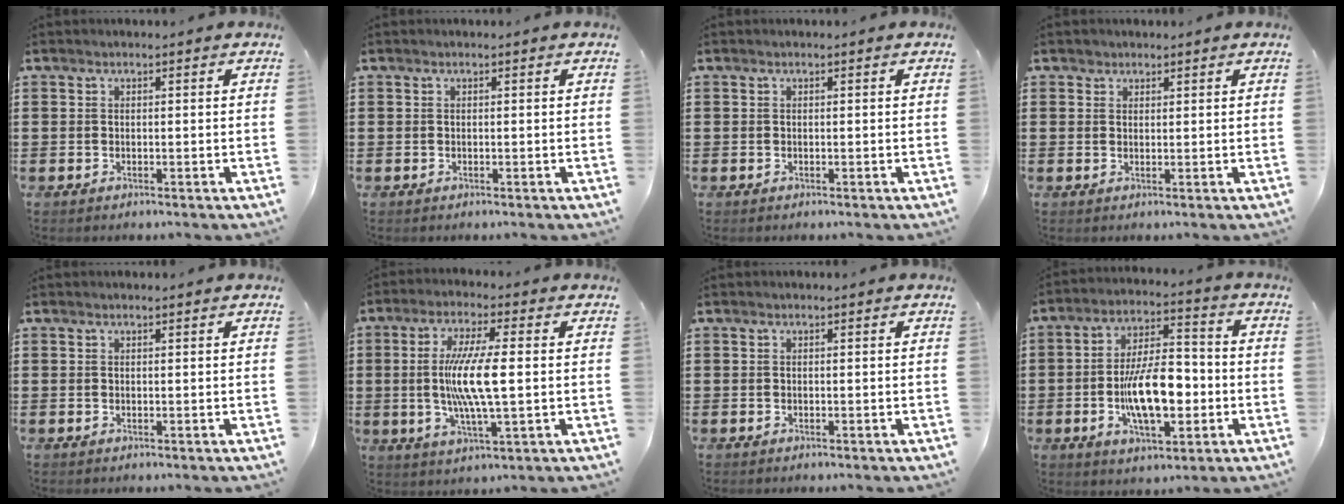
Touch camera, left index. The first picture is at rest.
{"total": 0.0}
{"total": 0.0}
{"total": 1.0, "force": [0.9, 0.6, 0.1], "torque": [-0.004, 0.002, 0.018]}
{"total": 0.0}
{"total": 9.3, "force": [0.3, 1.4, 9.2], "torque": [-0.186, -0.006, -0.005]}
{"total": 0.0}
{"total": 11.6, "force": [-2.2, 5.1, 10.1], "torque": [-0.188, -0.001, -0.046]}